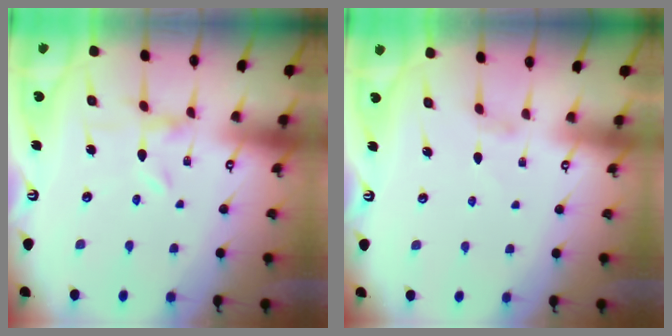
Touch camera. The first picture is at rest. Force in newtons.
{"total": 1.8, "press": 1.8, "slide": 0.3}